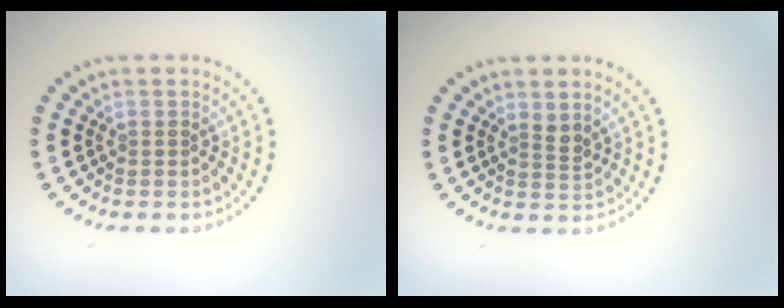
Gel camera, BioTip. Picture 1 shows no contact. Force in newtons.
{"total": 1.2, "press": 0.9, "slide": 0.8}